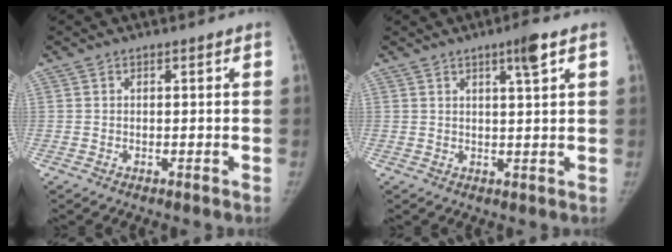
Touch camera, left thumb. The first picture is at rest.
{"total": 4.3, "force": [2.3, 0.3, 3.6], "torque": [-0.053, -0.011, 0.038]}